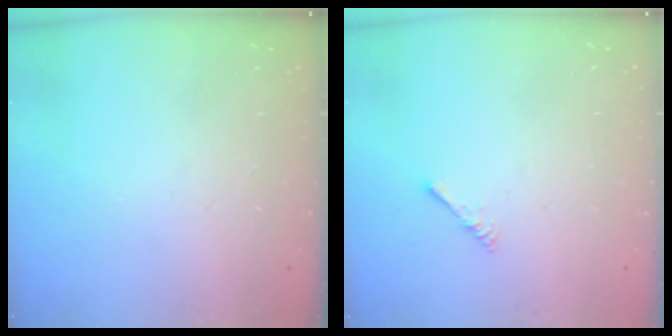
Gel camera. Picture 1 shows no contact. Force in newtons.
{"total": 1.6, "press": 1.6, "slide": 0.4}